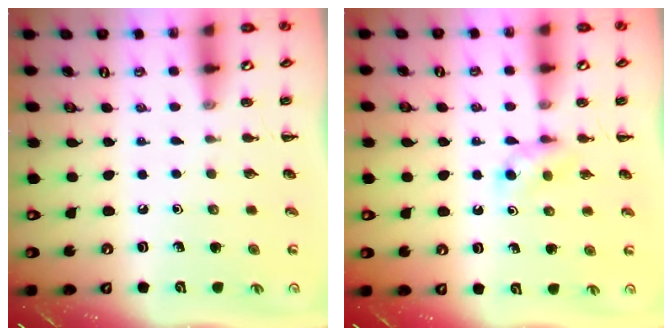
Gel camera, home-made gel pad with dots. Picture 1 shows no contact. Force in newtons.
{"total": 3.2, "press": 2.9, "slide": 1.4}